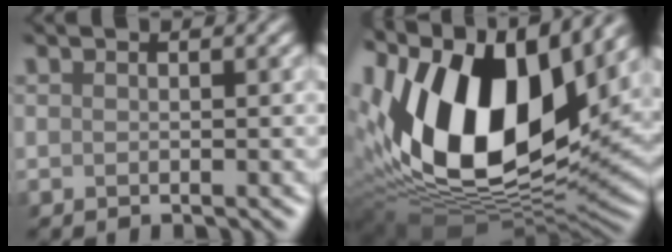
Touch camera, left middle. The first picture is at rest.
{"total": 17.3, "force": [4.2, 10.1, 13.5], "torque": [-0.264, -0.002, 0.065]}